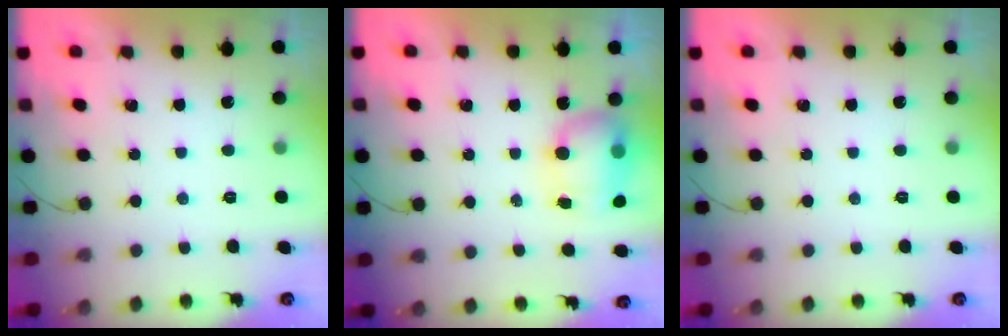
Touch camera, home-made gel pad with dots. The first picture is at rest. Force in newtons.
{"total": 10.7, "press": 9.1, "slide": 5.6}
{"total": 0.0}